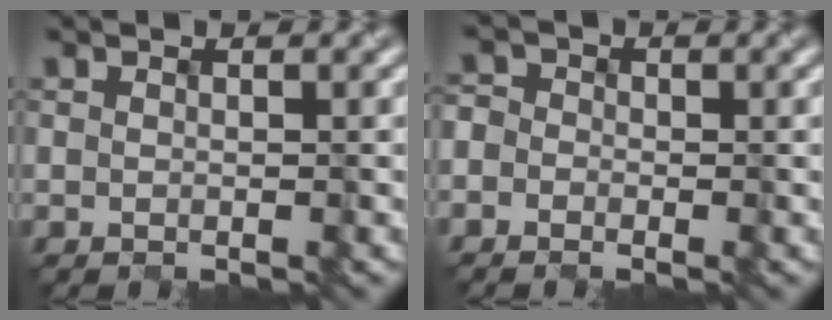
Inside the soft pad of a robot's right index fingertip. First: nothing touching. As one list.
[{"total": 1.6, "force": [-1.4, 0.6, -0.5], "torque": [0.018, -0.005, -0.016]}]